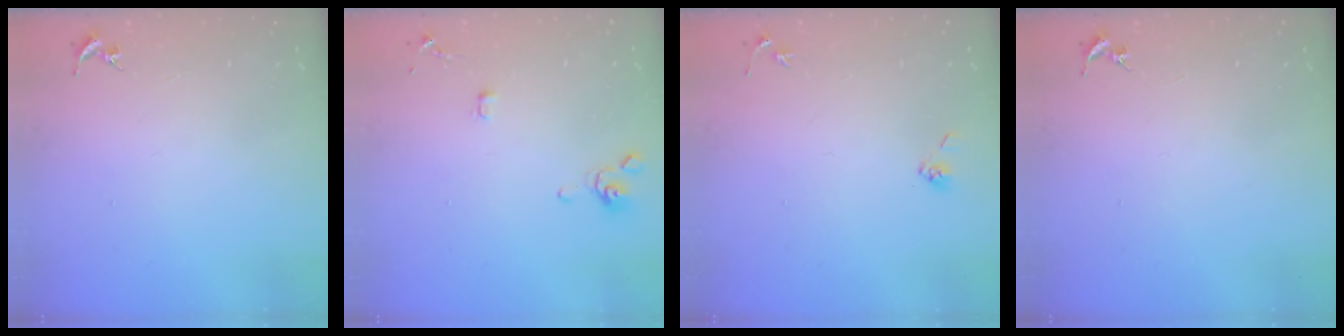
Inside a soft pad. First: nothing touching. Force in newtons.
{"total": 3.3, "press": 3.2, "slide": 0.7}
{"total": 4.5, "press": 4.3, "slide": 1.3}
{"total": 0.0}